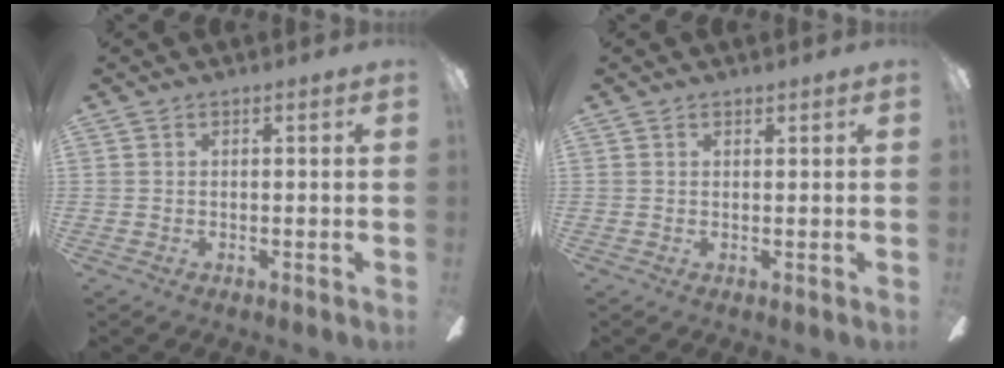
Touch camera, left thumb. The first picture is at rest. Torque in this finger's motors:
{"motor_torque": [0.10, 0.07, -0.28, 0.15, -0.01]}